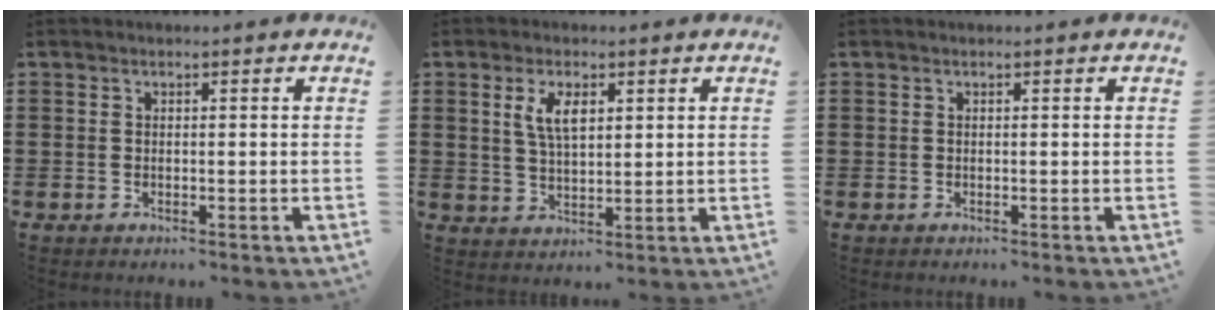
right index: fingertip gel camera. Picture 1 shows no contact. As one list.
[{"total": 4.7, "force": [1.7, 2.0, 3.9], "torque": [-0.084, 0.007, 0.030]}, {"total": 0.0}]